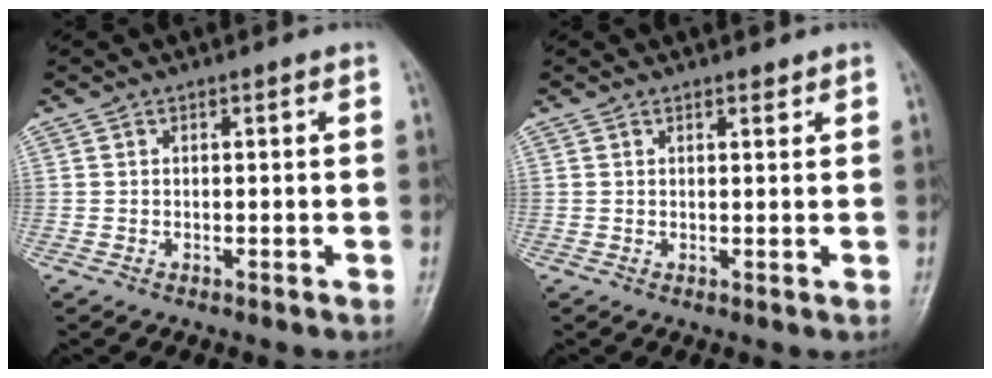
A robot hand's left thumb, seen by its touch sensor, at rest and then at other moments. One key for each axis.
{"total": 1.2, "fx": 1.1, "fy": 0.5, "fz": 0.3, "tx": 0.000, "ty": -0.009, "tz": 0.016}